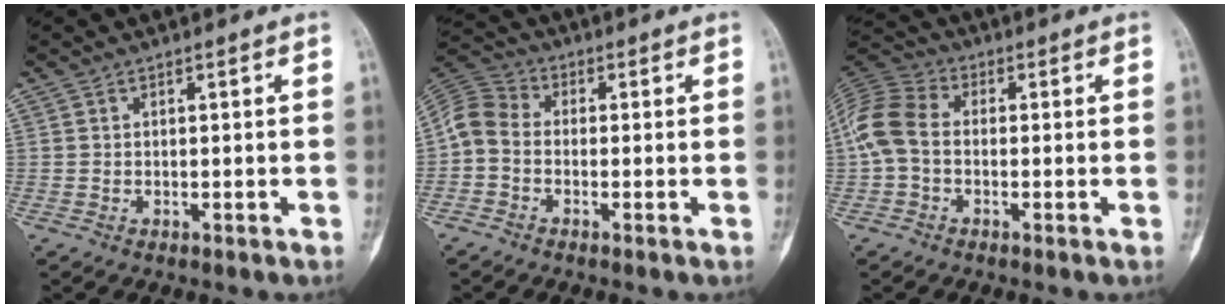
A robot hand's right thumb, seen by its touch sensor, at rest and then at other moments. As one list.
[{"total": 6.7, "force": [-1.1, 4.9, 4.4], "torque": [-0.081, 0.023, -0.041]}, {"total": 9.5, "force": [-0.7, 6.6, 6.8], "torque": [-0.144, 0.025, -0.029]}]